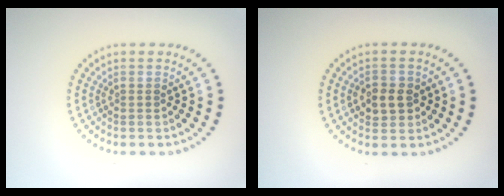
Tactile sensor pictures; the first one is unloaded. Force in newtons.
{"total": 2.5, "press": 2.5, "slide": 0.4}